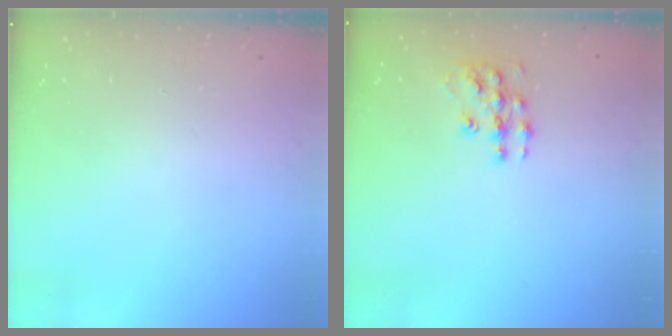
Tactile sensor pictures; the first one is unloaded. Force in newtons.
{"total": 10.0, "press": 10.0, "slide": 0.7}